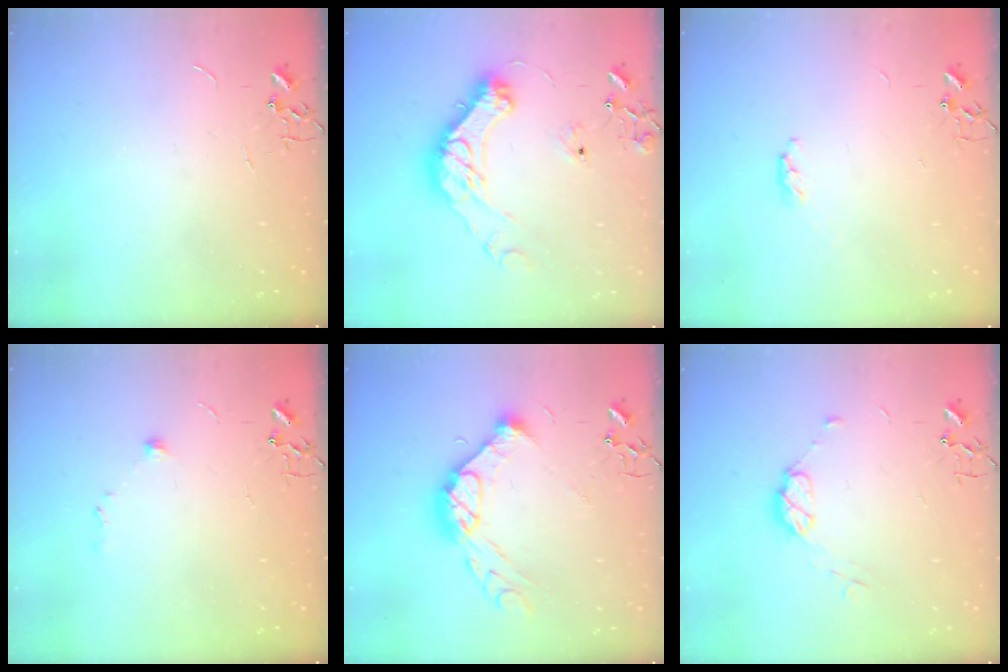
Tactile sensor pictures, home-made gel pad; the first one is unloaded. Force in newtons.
{"total": 17.4, "press": 17.2, "slide": 2.4}
{"total": 3.4, "press": 3.4, "slide": 0.5}
{"total": 5.6, "press": 5.2, "slide": 1.9}
{"total": 14.0, "press": 14.0, "slide": 1.2}
{"total": 7.7, "press": 7.7, "slide": 0.9}